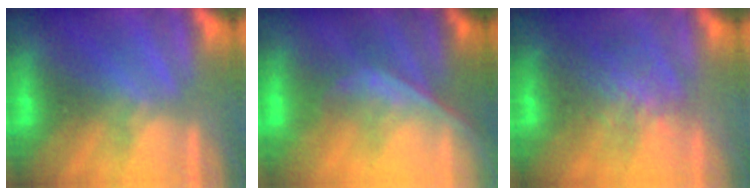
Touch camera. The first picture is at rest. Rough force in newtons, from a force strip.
{"total": 1.1}
{"total": 2.8}